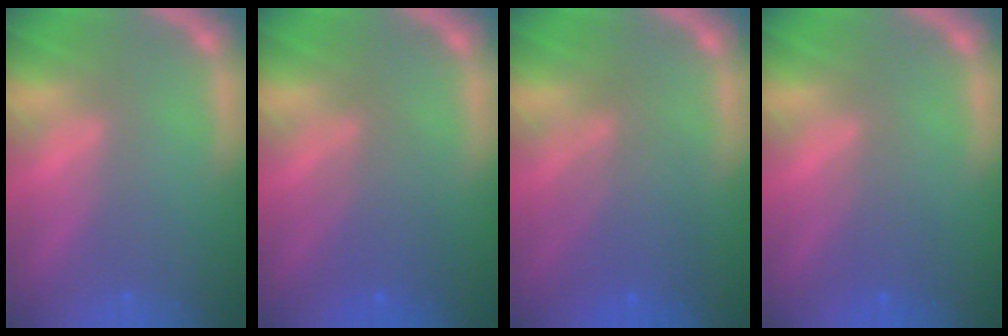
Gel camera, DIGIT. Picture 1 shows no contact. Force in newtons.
{"total": 3.6}
{"total": 5.1}
{"total": 2.0}